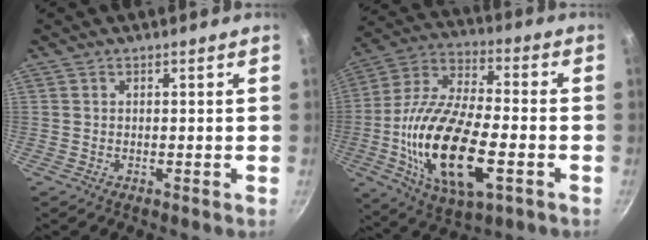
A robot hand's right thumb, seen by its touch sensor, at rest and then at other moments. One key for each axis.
{"total": 23.3, "fx": -5.4, "fy": 10.5, "fz": 20.1, "tx": -0.385, "ty": 0.017, "tz": -0.103}